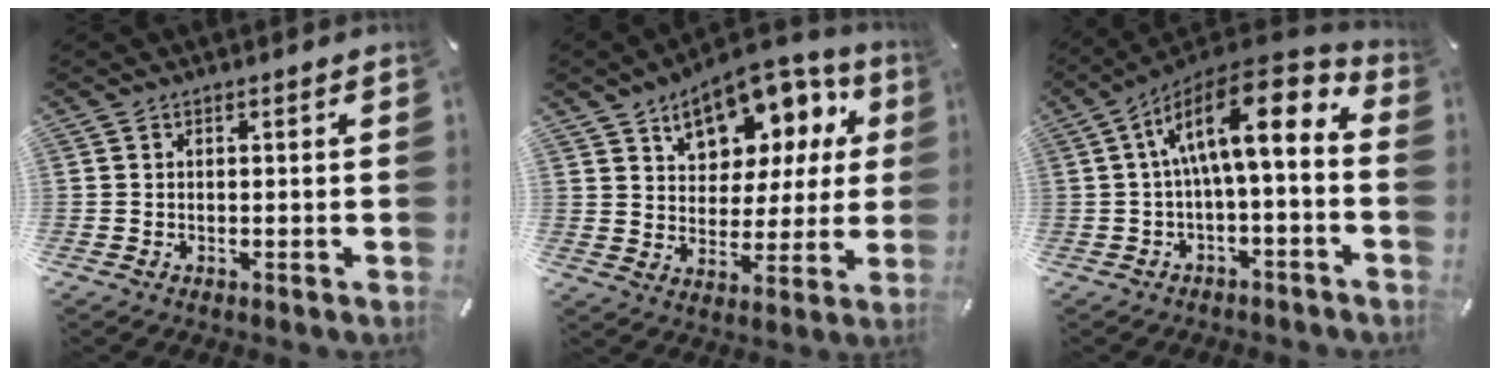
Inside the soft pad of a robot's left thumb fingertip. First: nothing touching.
{"total": 13.9, "force": [8.6, 8.8, 6.5], "torque": [-0.099, -0.056, 0.151]}
{"total": 16.5, "force": [3.3, 6.2, 15.0], "torque": [-0.250, -0.015, 0.053]}